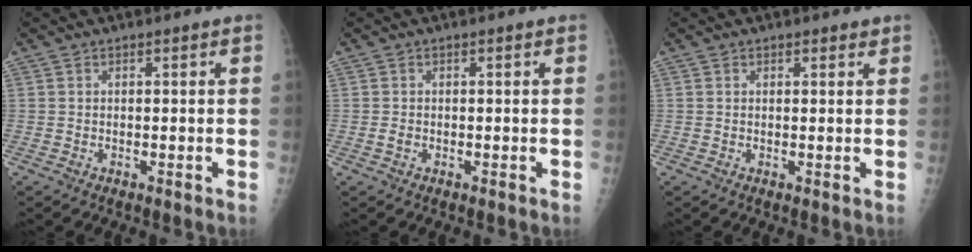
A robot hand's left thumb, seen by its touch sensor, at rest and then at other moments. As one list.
[{"total": 1.0, "force": [-0.3, 0.7, 0.6], "torque": [-0.013, -0.001, -0.005]}, {"total": 1.1, "force": [0.8, 0.6, 0.3], "torque": [0.006, -0.005, 0.008]}]